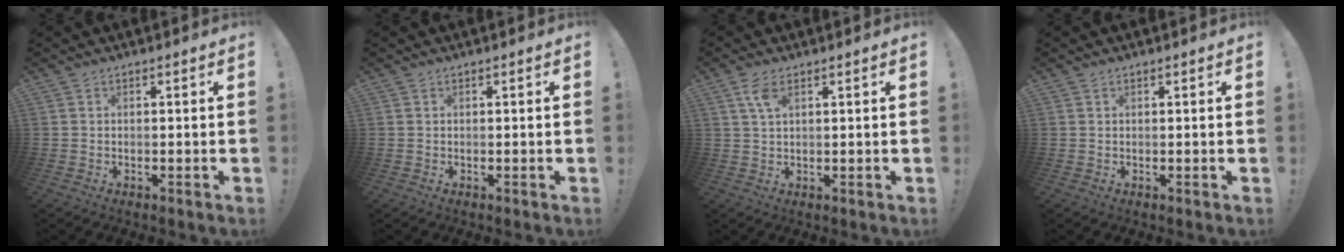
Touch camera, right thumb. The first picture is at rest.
{"total": 0.0}
{"total": 4.7, "force": [2.2, 1.9, 3.6], "torque": [-0.071, 0.000, 0.040]}
{"total": 0.0}